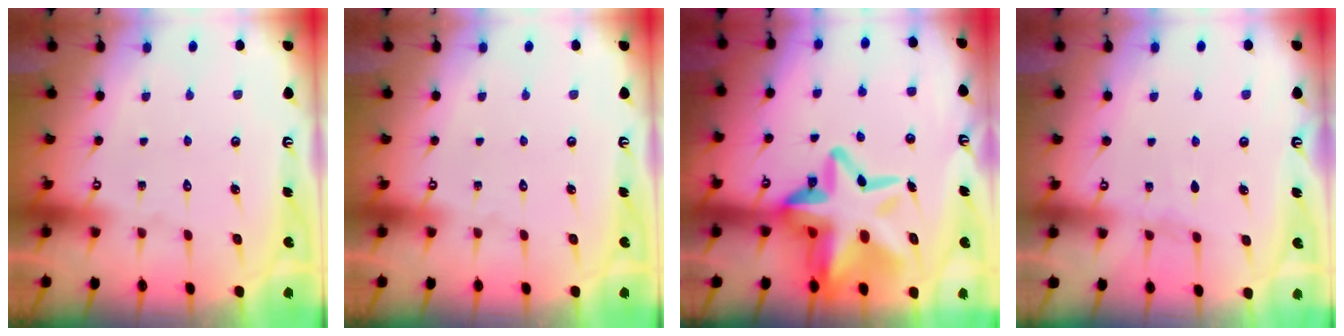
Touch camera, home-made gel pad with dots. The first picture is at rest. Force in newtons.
{"total": 0.0}
{"total": 20.7, "press": 20.3, "slide": 3.6}
{"total": 2.6, "press": 2.6, "slide": 0.4}